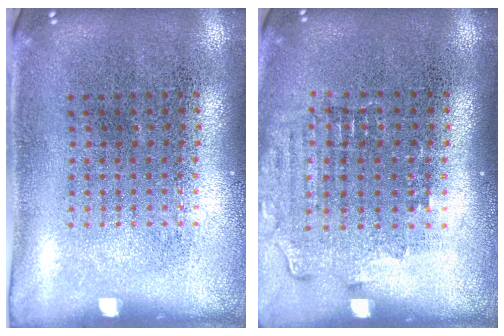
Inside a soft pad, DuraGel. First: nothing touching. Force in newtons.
{"total": 1.5, "press": 1.3, "slide": 0.7}